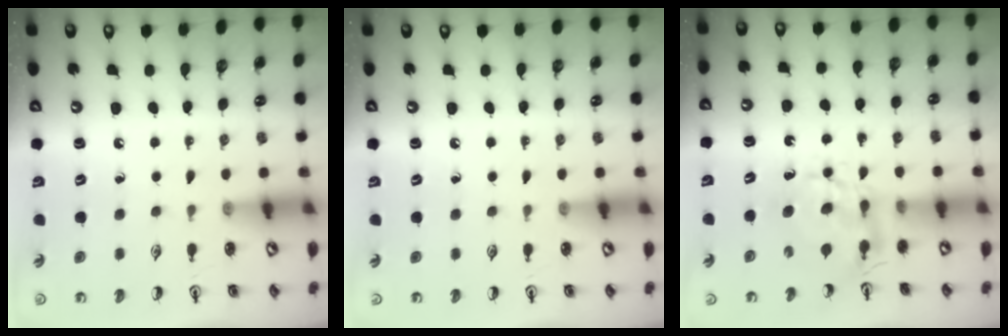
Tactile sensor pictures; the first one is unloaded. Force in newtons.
{"total": 0.0}
{"total": 6.4, "press": 6.4, "slide": 0.5}